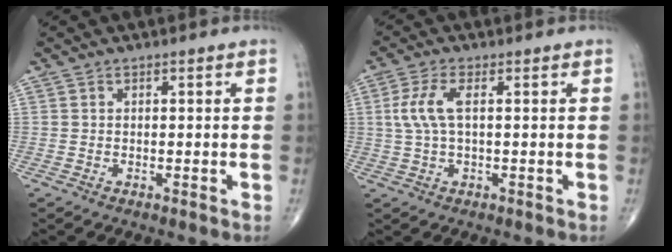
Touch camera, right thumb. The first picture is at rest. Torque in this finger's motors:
{"motor_torque": [0.04, 0.07, 0.65, 0.16, 0.12]}